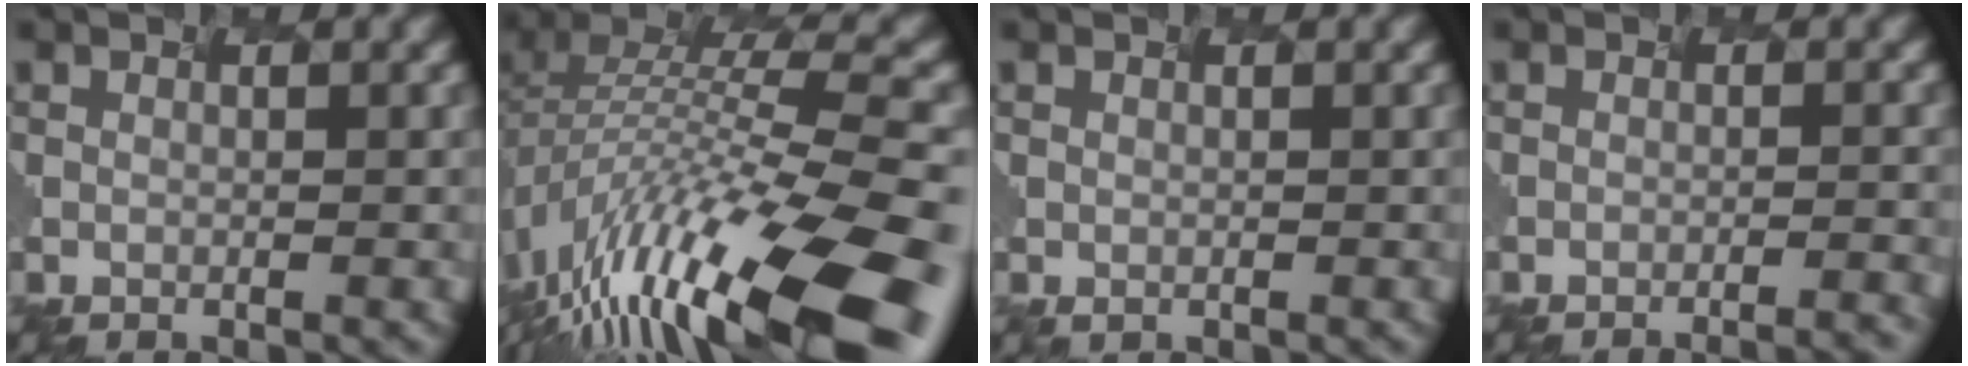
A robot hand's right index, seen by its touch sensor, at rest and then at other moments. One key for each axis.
{"total": 15.4, "fx": -9.3, "fy": 3.1, "fz": 11.8, "tx": -0.252, "ty": 0.015, "tz": -0.136}
{"total": 0.5, "fx": -0.1, "fy": -0.2, "fz": -0.4, "tx": -0.002, "ty": -0.003, "tz": 0.009}
{"total": 3.1, "fx": -2.7, "fy": 0.2, "fz": 1.5, "tx": -0.007, "ty": 0.003, "tz": -0.005}